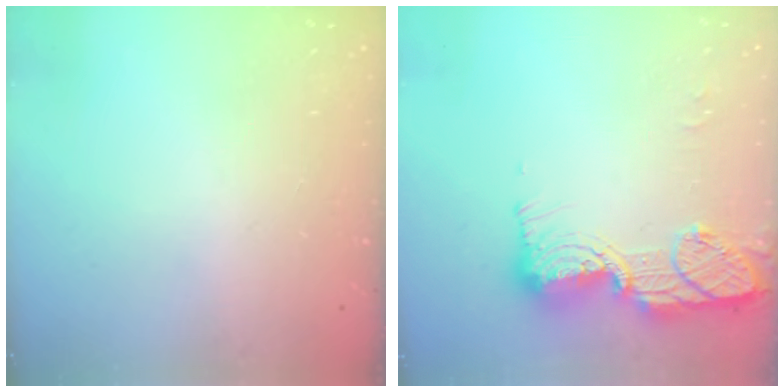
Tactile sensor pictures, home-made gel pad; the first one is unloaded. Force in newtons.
{"total": 15.1, "press": 15.0, "slide": 1.0}